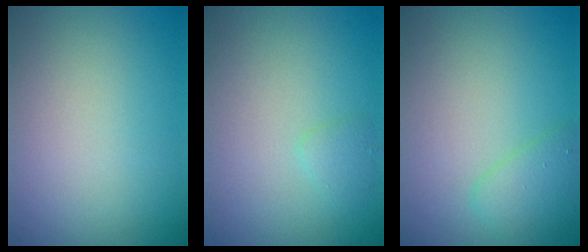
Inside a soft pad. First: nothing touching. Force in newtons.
{"total": 1.0, "press": 1.0, "slide": 0.1}
{"total": 2.2, "press": 2.2, "slide": 0.1}